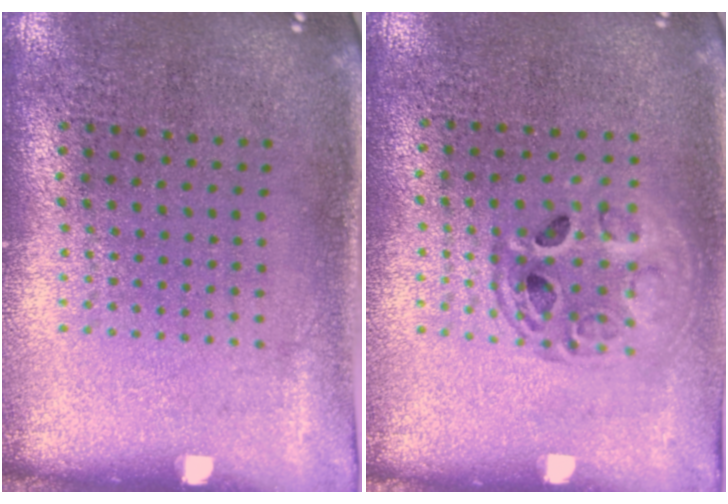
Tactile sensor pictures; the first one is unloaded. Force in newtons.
{"total": 1.5, "press": 1.3, "slide": 0.7}